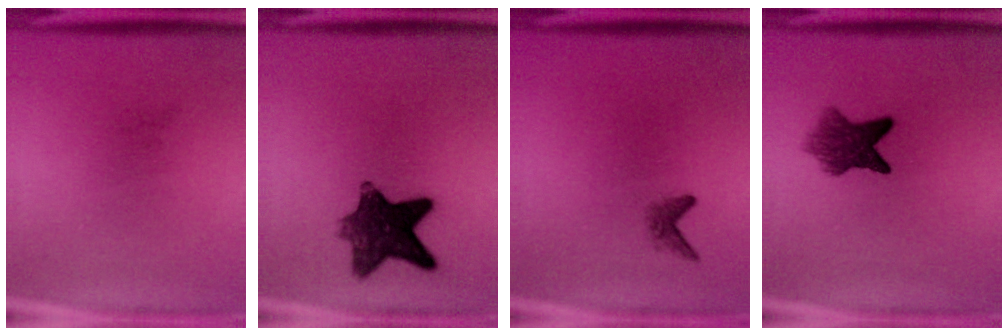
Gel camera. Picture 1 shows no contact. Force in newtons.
{"total": 10.4}
{"total": 1.4}
{"total": 6.4}